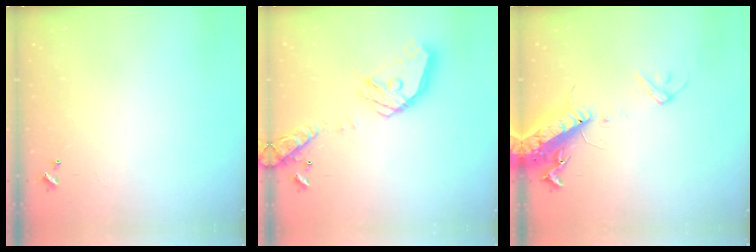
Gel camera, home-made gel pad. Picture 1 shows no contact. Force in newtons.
{"total": 19.0, "press": 18.9, "slide": 2.0}
{"total": 15.6, "press": 15.2, "slide": 3.5}